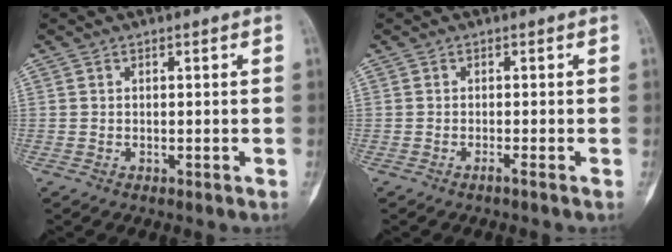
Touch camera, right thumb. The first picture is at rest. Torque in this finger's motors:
{"motor_torque": [0.18, -0.19, 0.26, -0.03, -0.03]}